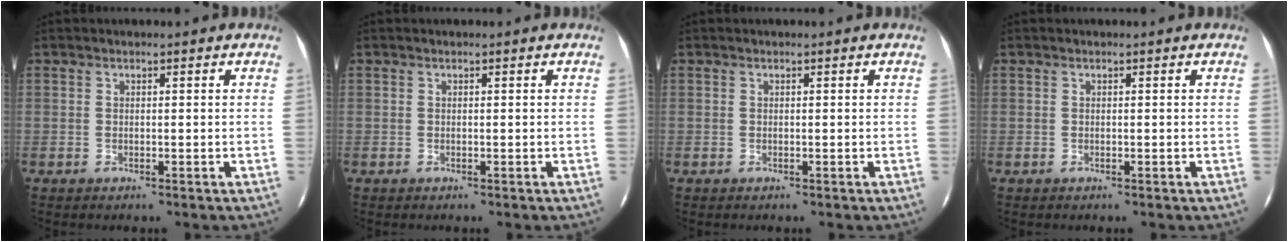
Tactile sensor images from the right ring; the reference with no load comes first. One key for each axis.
{"total": 0.0}
{"total": 0.0}
{"total": 0.0}